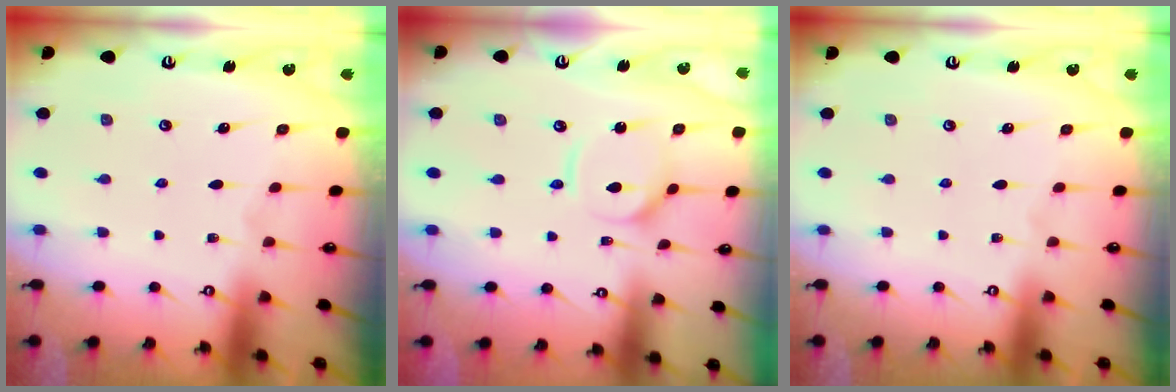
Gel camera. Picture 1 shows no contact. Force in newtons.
{"total": 7.9, "press": 7.9, "slide": 0.6}
{"total": 0.0}